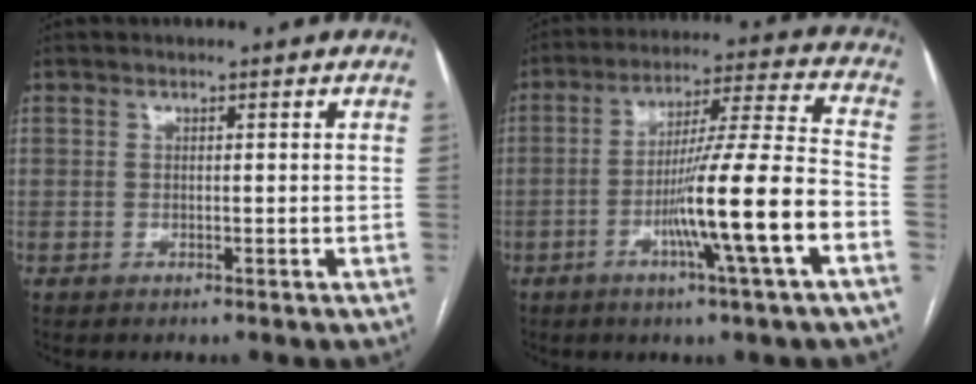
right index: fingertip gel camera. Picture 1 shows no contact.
{"total": 14.8, "force": [-5.3, -1.2, 13.8], "torque": [-0.233, -0.002, -0.090]}